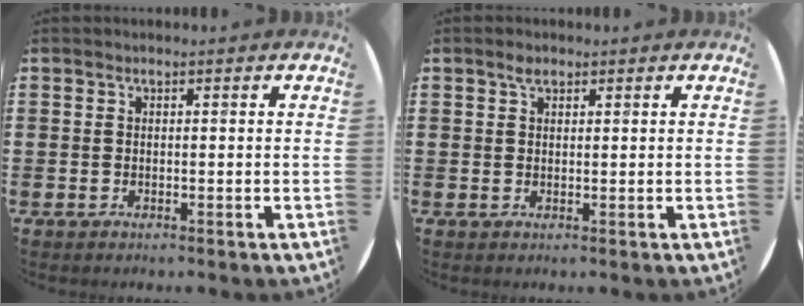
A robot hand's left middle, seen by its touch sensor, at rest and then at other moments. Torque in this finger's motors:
{"motor_torque": [0.36, -0.22, 0.00, 0.05]}